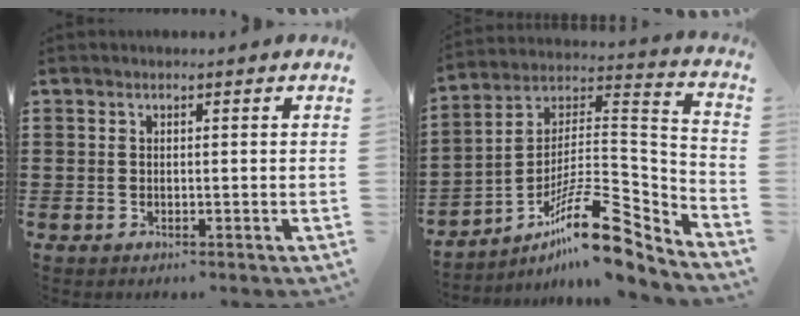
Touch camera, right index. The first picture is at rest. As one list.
[{"total": 15.0, "force": [-9.9, 4.3, 10.4], "torque": [-0.152, 0.027, -0.180]}]